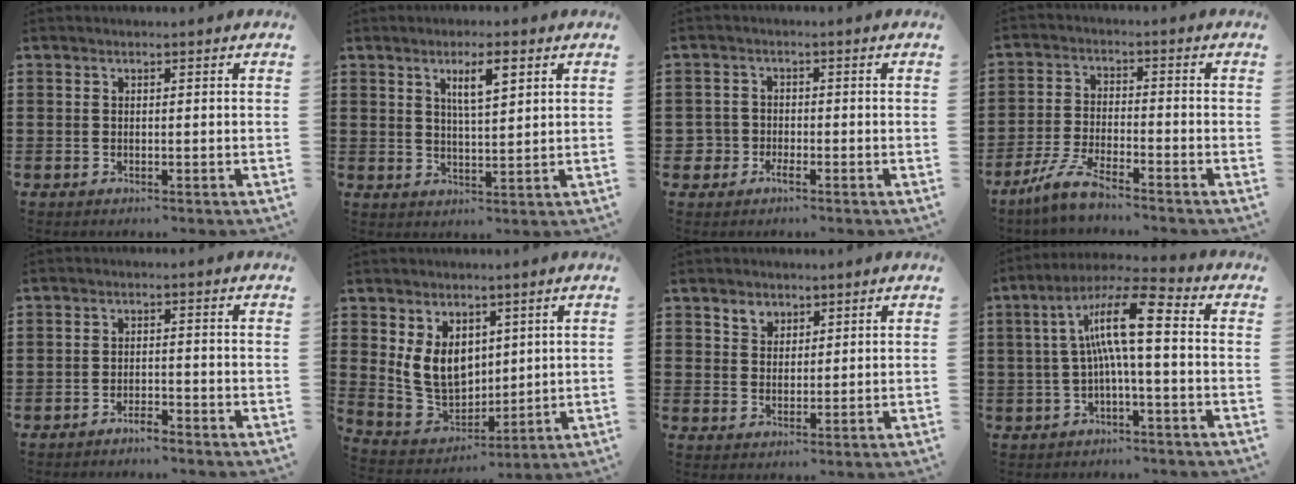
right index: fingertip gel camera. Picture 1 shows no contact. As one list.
[{"total": 4.7, "force": [2.1, 1.0, 4.1], "torque": [-0.078, 0.003, 0.033]}, {"total": 2.6, "force": [-1.7, 1.9, 0.6], "torque": [-0.027, 0.000, -0.039]}, {"total": 5.9, "force": [-5.0, 0.4, 3.1], "torque": [-0.084, -0.010, -0.102]}, {"total": 2.2, "force": [-2.1, 0.1, 0.5], "torque": [-0.013, 0.002, -0.043]}, {"total": 8.5, "force": [2.3, 6.6, 4.9], "torque": [-0.124, 0.002, 0.044]}, {"total": 2.9, "force": [2.0, 2.0, 0.3], "torque": [-0.009, 0.005, 0.036]}, {"total": 10.9, "force": [0.8, 2.2, 10.6], "torque": [-0.215, 0.006, 0.007]}]